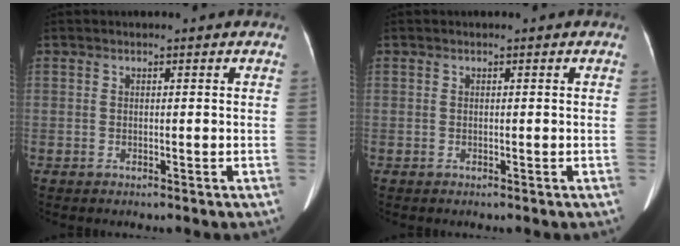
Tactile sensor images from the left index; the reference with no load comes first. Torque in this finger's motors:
{"motor_torque": [0.01, 0.02, 0.00, 0.00]}